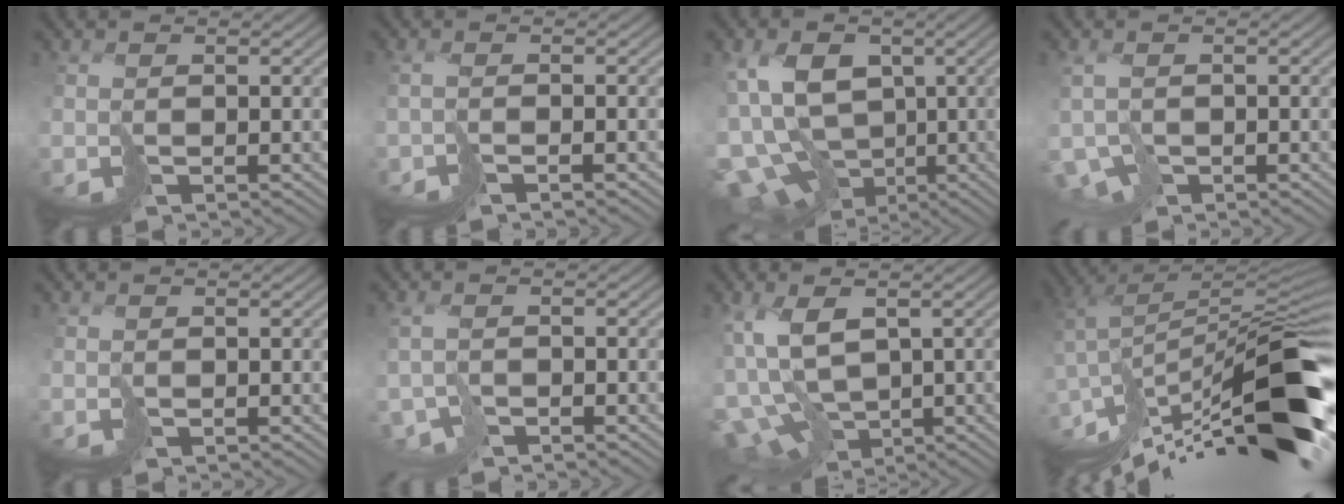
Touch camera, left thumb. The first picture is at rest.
{"total": 1.9, "force": [-1.6, -0.6, 0.9], "torque": [-0.013, 0.007, -0.030]}
{"total": 13.2, "force": [-2.9, 8.9, 9.3], "torque": [-0.183, -0.011, -0.043]}
{"total": 3.1, "force": [-1.4, 1.7, 2.1], "torque": [-0.040, 0.001, -0.025]}
{"total": 0.0}
{"total": 2.3, "force": [-1.9, 0.7, 1.2], "torque": [-0.020, 0.002, -0.037]}
{"total": 12.2, "force": [-2.9, 6.7, 9.7], "torque": [-0.222, -0.032, -0.038]}
{"total": 17.0, "force": [-10.8, 3.3, 12.8], "torque": [-0.220, 0.033, -0.189]}